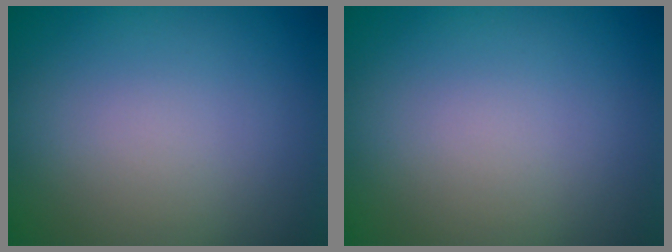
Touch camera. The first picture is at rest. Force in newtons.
{"total": 0.0}